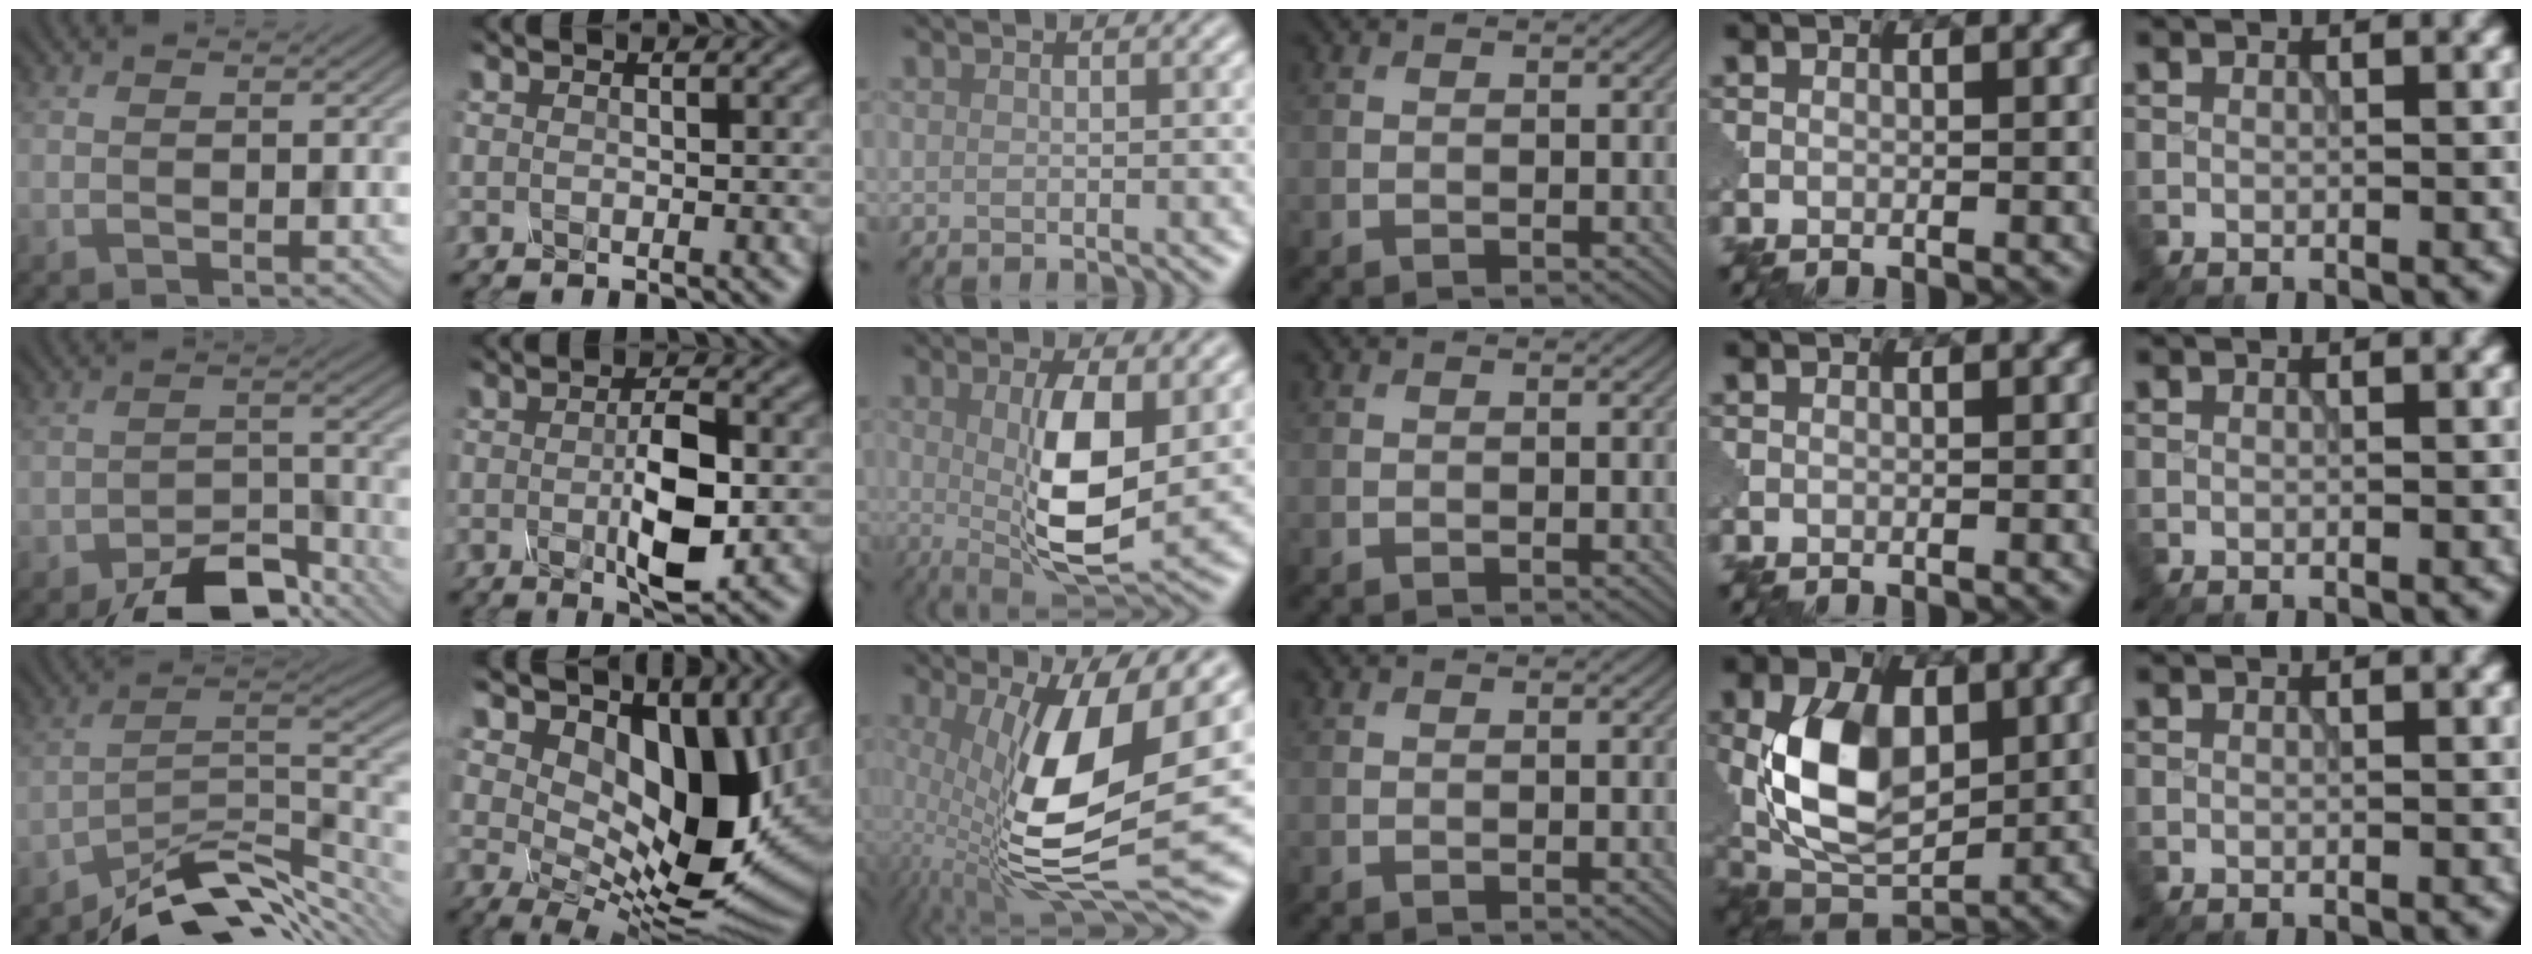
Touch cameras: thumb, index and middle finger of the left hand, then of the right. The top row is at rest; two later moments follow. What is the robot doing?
{"motion": "press", "object": "mechanical pencil"}